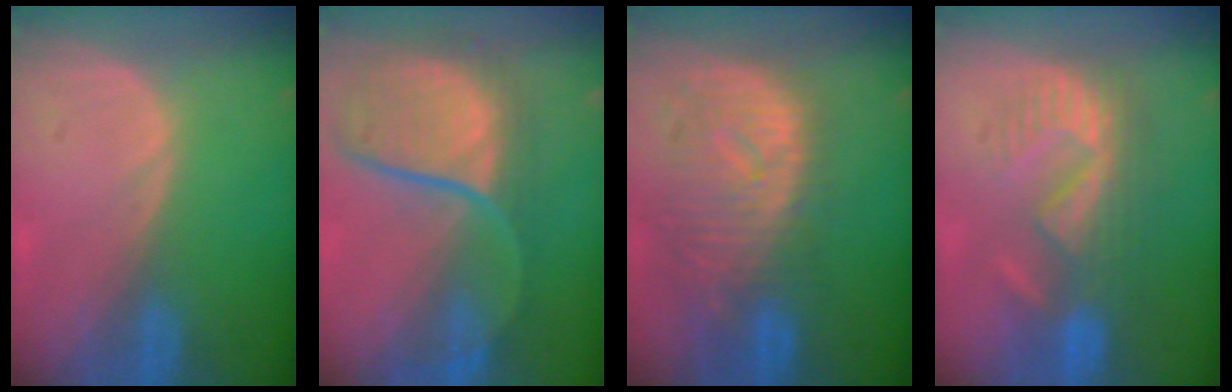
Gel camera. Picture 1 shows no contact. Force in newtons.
{"total": 10.7, "press": 9.7, "slide": 4.4}
{"total": 10.9, "press": 9.7, "slide": 4.9}
{"total": 8.7, "press": 8.2, "slide": 3.0}